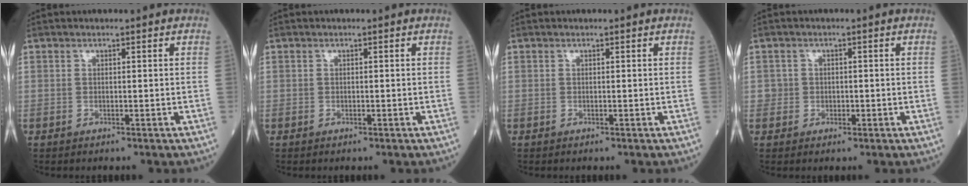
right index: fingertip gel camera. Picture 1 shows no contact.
{"total": 0.0}
{"total": 0.0}
{"total": 1.9, "force": [-0.1, 1.9, 0.2], "torque": [0.005, 0.006, -0.003]}